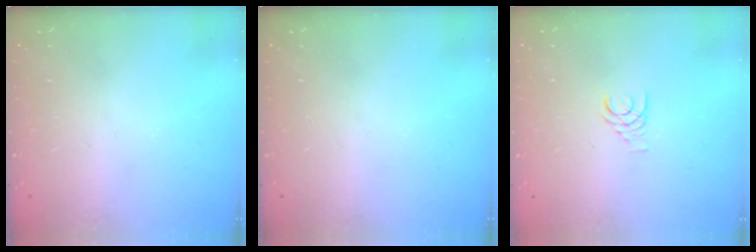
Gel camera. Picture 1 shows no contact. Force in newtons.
{"total": 0.0}
{"total": 1.4, "press": 1.4, "slide": 0.2}